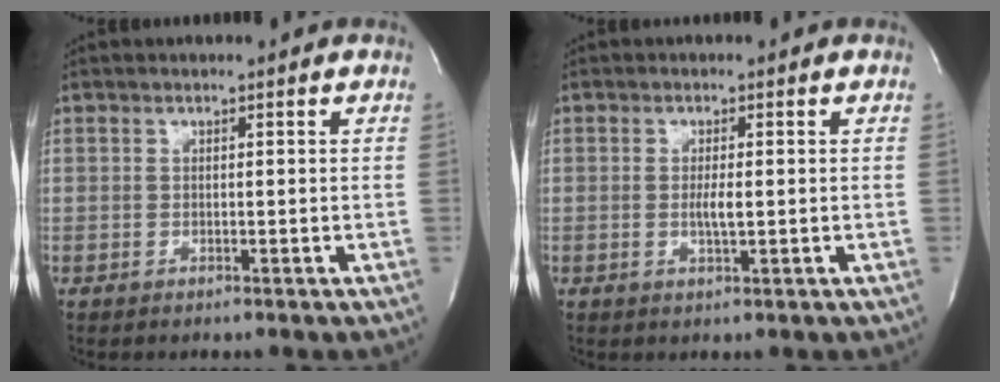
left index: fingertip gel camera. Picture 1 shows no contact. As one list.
[{"total": 2.2, "force": [-0.2, 0.2, 2.1], "torque": [-0.044, -0.004, -0.002]}]